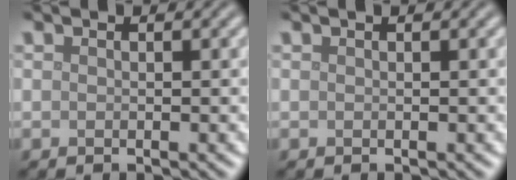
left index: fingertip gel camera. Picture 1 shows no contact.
{"total": 0.0}